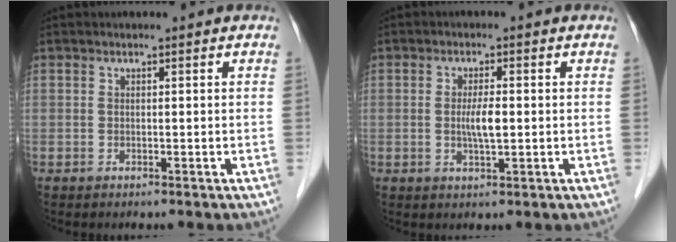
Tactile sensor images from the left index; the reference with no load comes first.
{"total": 3.3, "force": [-0.1, 0.5, 3.3], "torque": [-0.064, -0.003, -0.002]}